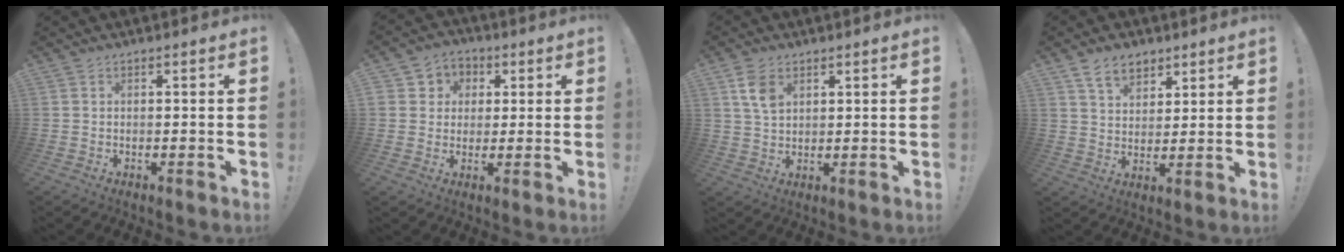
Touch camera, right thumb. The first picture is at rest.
{"total": 6.7, "force": [0.2, 6.5, 1.6], "torque": [-0.018, 0.005, 0.007]}
{"total": 6.7, "force": [2.9, 4.2, 4.3], "torque": [-0.067, -0.005, 0.055]}
{"total": 8.7, "force": [5.6, 5.5, 3.8], "torque": [-0.057, -0.026, 0.106]}